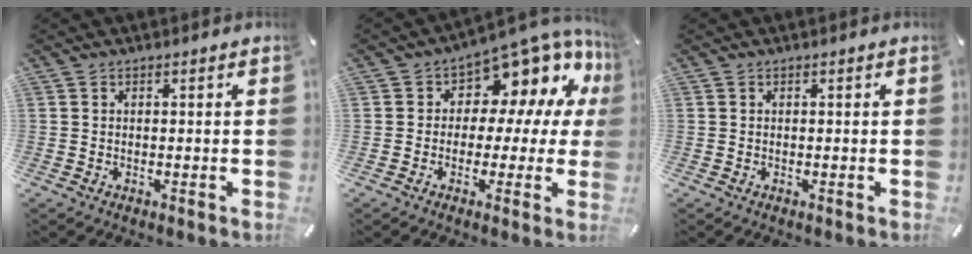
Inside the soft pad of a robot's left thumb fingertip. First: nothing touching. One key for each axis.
{"total": 9.6, "fx": 5.7, "fy": 5.8, "fz": 5.1, "tx": -0.079, "ty": -0.066, "tz": 0.100}
{"total": 0.0}